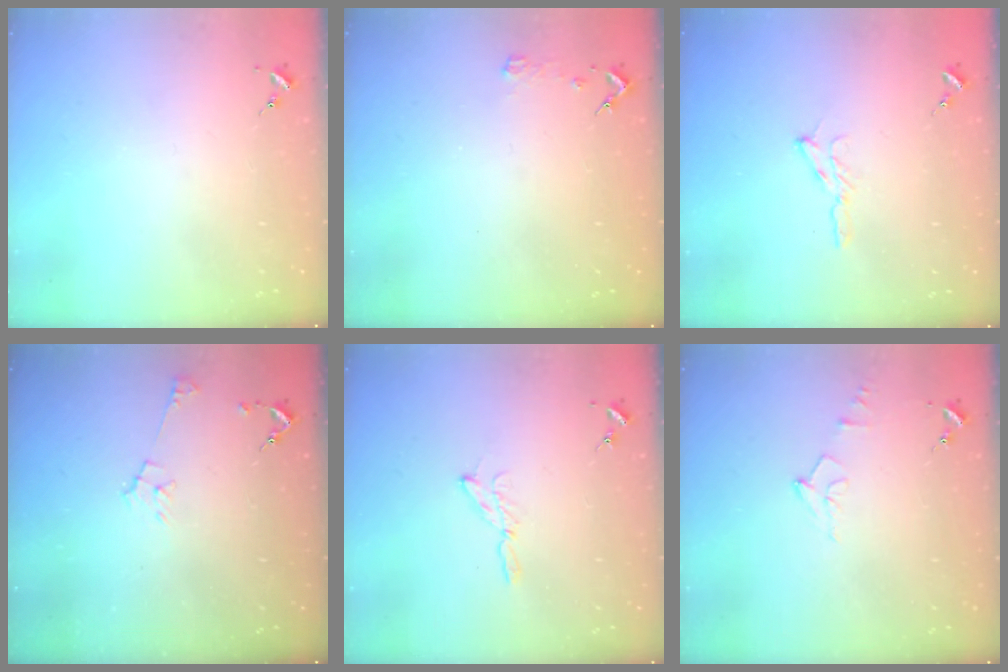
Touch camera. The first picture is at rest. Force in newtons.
{"total": 2.3, "press": 2.3, "slide": 0.3}
{"total": 5.8, "press": 5.8, "slide": 0.6}
{"total": 5.4, "press": 5.4, "slide": 0.7}
{"total": 6.0, "press": 5.9, "slide": 0.8}
{"total": 7.8, "press": 7.7, "slide": 1.0}